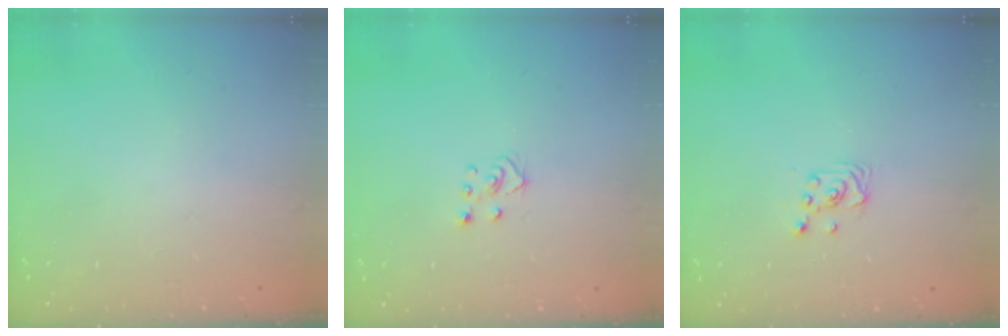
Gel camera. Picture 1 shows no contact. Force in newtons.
{"total": 3.1, "press": 3.1, "slide": 0.4}
{"total": 2.6, "press": 2.6, "slide": 0.2}